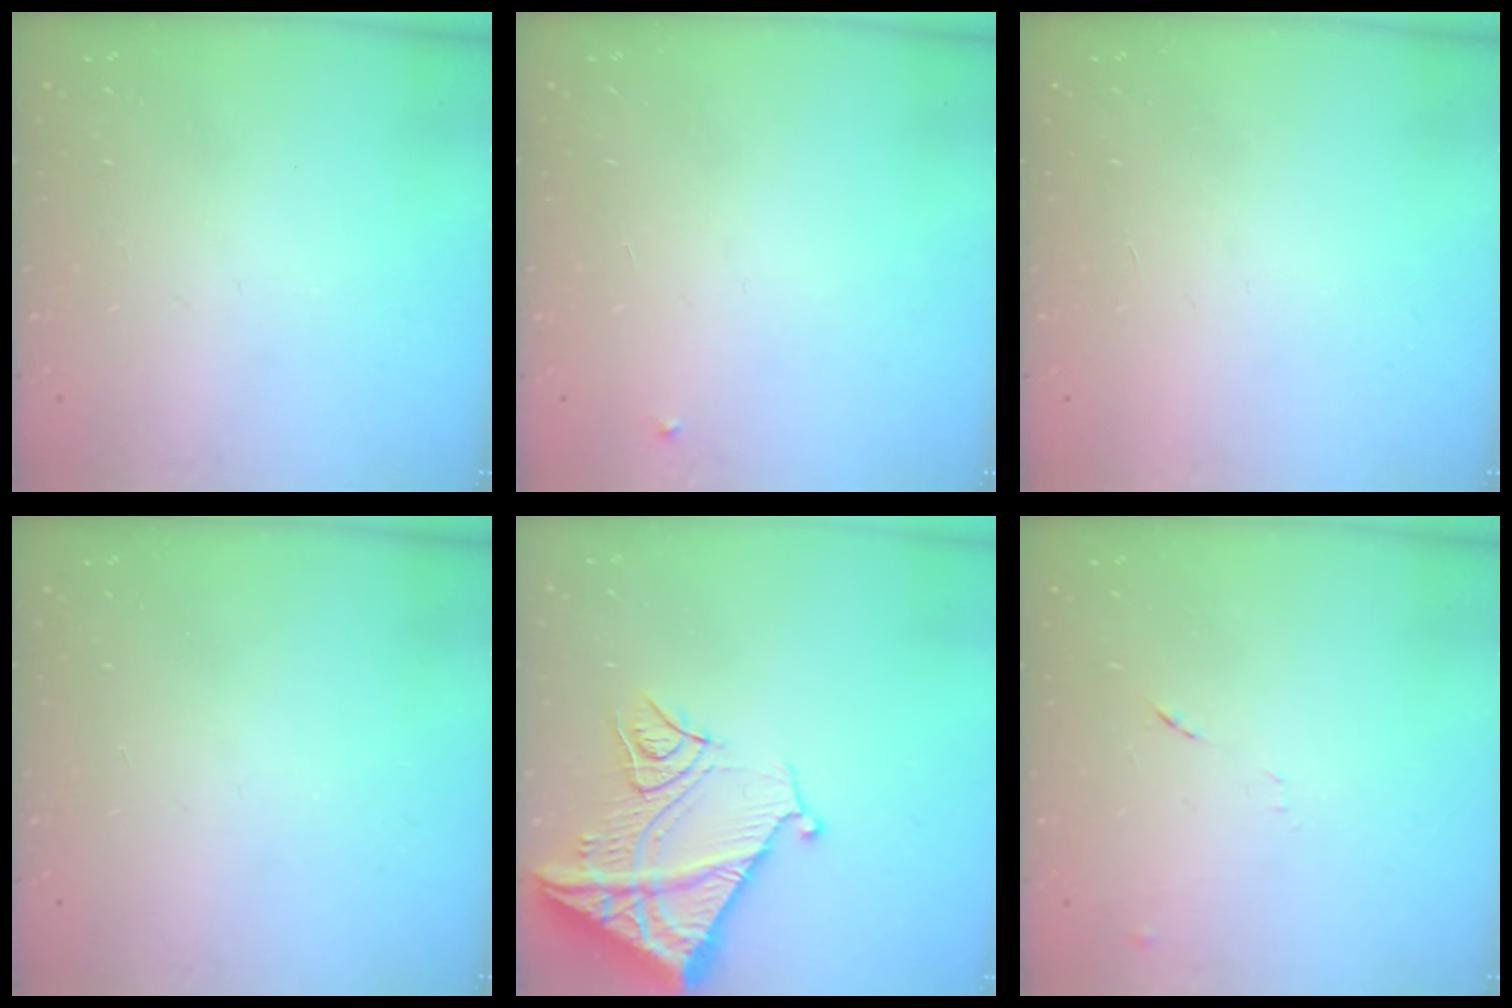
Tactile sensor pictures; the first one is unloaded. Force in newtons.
{"total": 2.7, "press": 2.7, "slide": 0.2}
{"total": 1.5, "press": 1.5, "slide": 0.1}
{"total": 0.0}
{"total": 15.1, "press": 15.1, "slide": 1.5}
{"total": 7.3, "press": 7.2, "slide": 0.7}